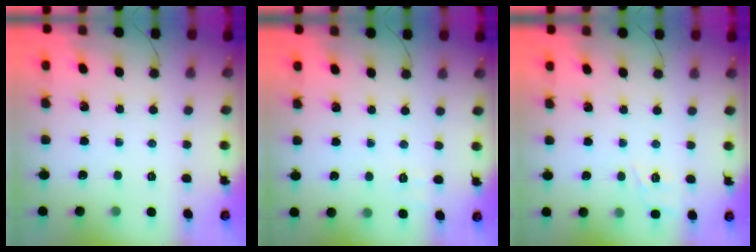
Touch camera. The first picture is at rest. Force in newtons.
{"total": 1.8, "press": 0.9, "slide": 1.6}
{"total": 6.5, "press": 6.3, "slide": 1.7}